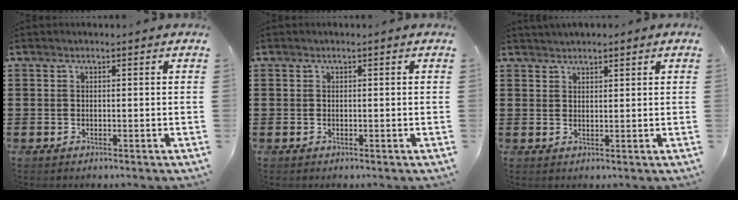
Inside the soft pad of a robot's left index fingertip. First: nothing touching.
{"total": 0.0}
{"total": 1.6, "force": [1.5, 0.3, 0.2], "torque": [-0.006, 0.003, 0.030]}